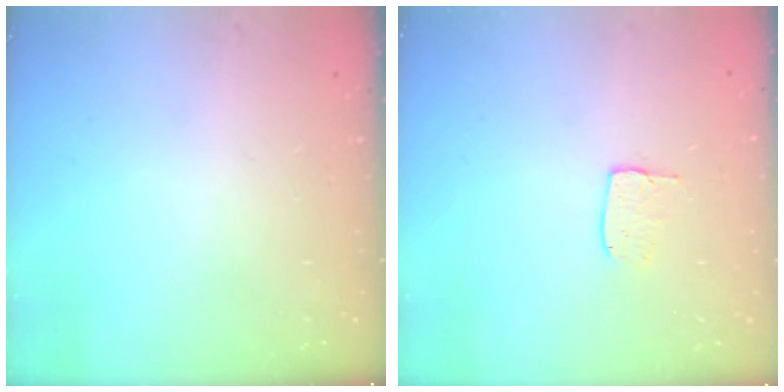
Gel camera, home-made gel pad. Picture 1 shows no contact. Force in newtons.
{"total": 5.5, "press": 5.5, "slide": 0.3}